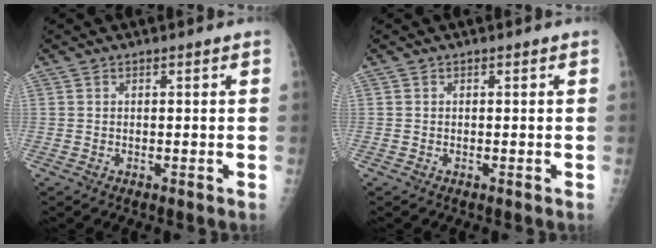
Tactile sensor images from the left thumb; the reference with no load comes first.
{"total": 0.0}